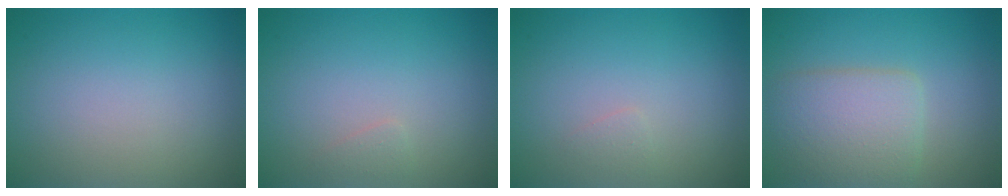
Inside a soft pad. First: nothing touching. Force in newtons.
{"total": 0.6, "press": 0.6, "slide": 0.1}
{"total": 0.6, "press": 0.6, "slide": 0.1}
{"total": 4.7, "press": 4.7, "slide": 0.1}